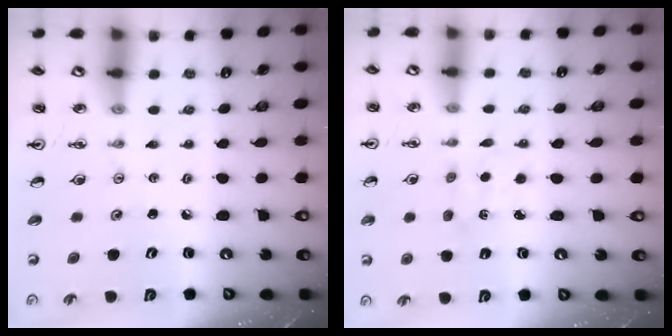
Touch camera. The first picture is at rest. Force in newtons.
{"total": 1.5, "press": 1.4, "slide": 0.4}